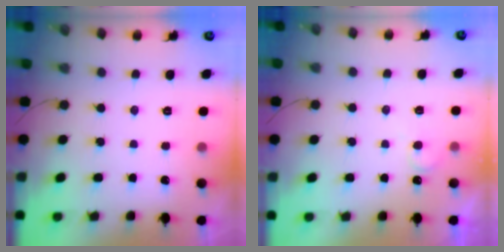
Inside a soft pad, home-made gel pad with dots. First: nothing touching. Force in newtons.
{"total": 4.2, "press": 4.2, "slide": 0.4}